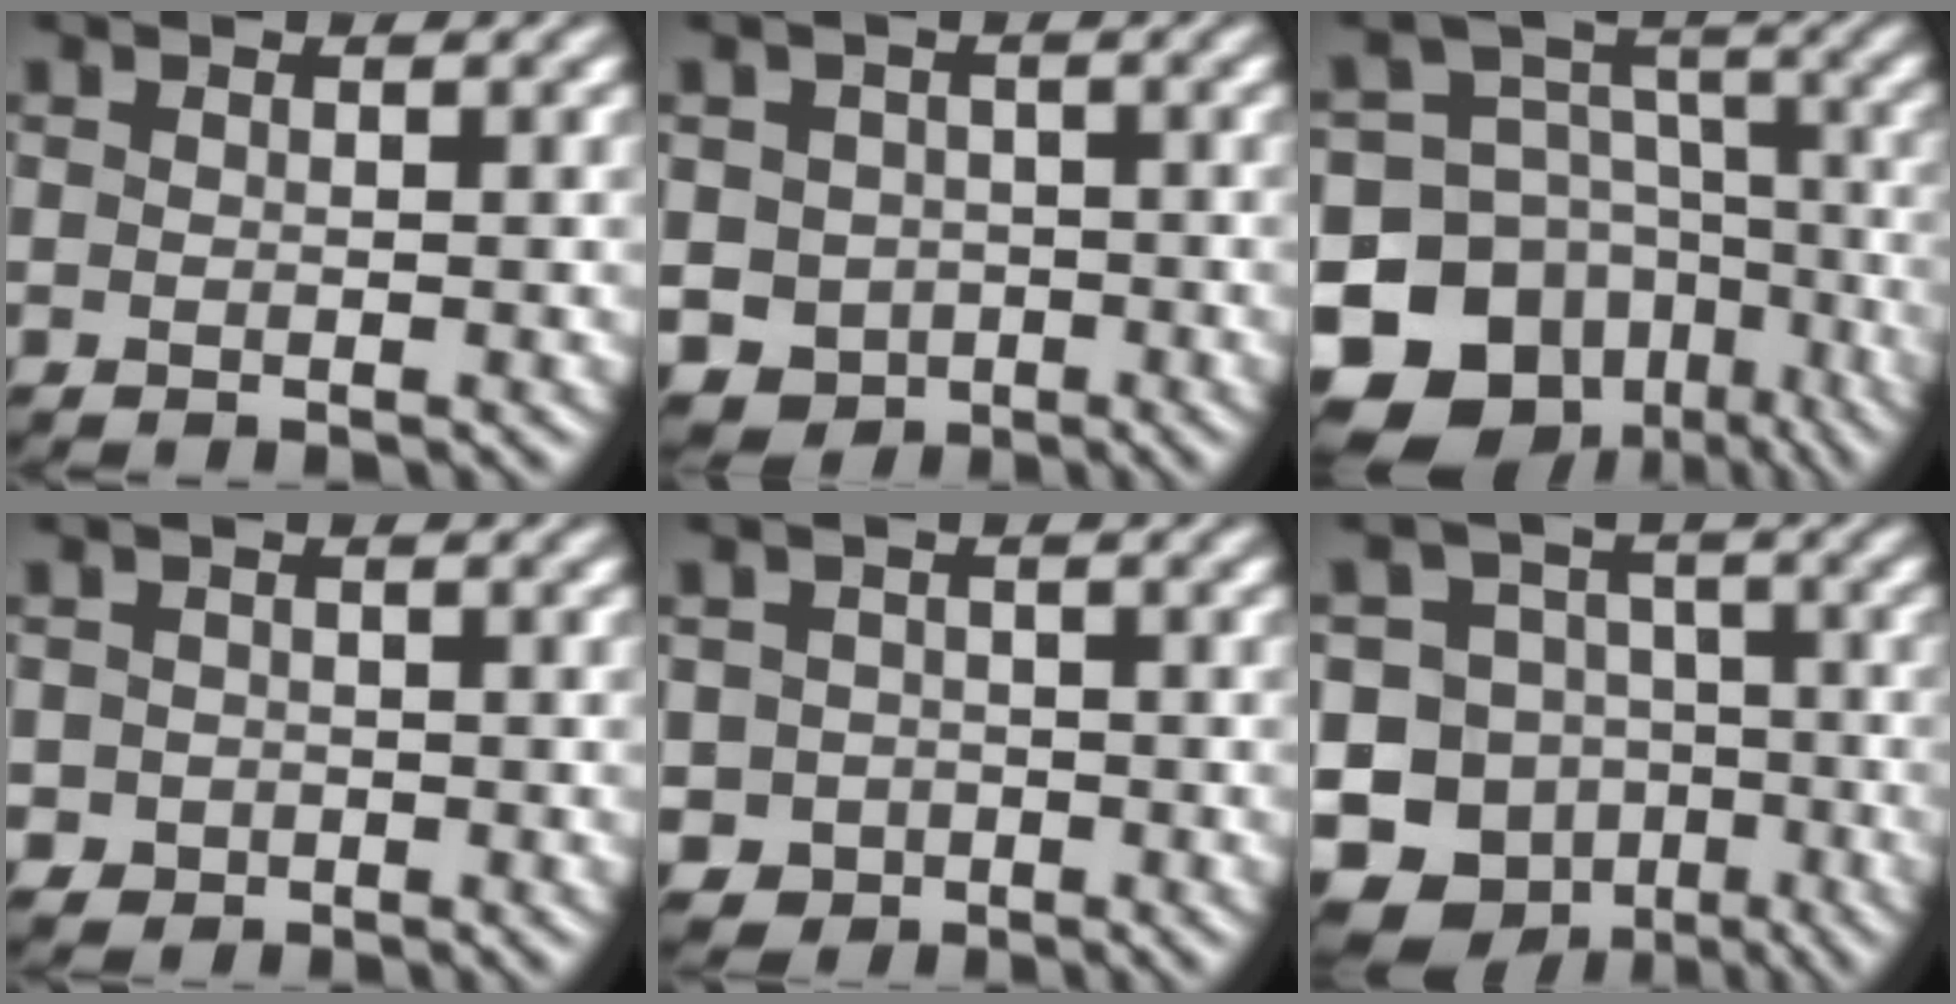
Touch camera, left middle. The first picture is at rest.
{"total": 6.0, "force": [-3.0, 5.1, 1.3], "torque": [-0.005, -0.016, -0.055]}
{"total": 17.6, "force": [-10.5, 12.9, 5.6], "torque": [-0.131, -0.047, -0.149]}
{"total": 1.5, "force": [-0.8, 1.3, 0.0], "torque": [0.010, -0.002, -0.010]}
{"total": 3.1, "force": [-1.5, 2.6, 0.4], "torque": [0.009, 0.001, -0.026]}
{"total": 14.3, "force": [-8.3, 10.9, 4.1], "torque": [-0.079, -0.030, -0.122]}